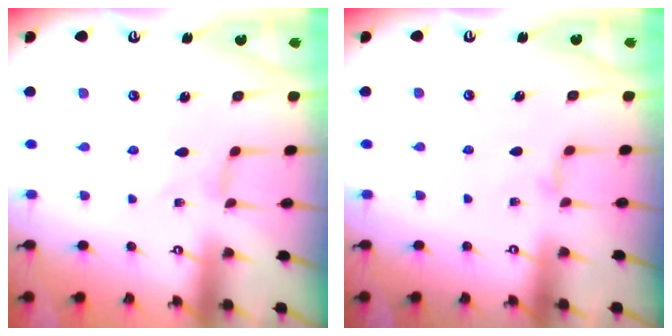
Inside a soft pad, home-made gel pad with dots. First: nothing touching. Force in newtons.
{"total": 2.7, "press": 2.6, "slide": 0.5}